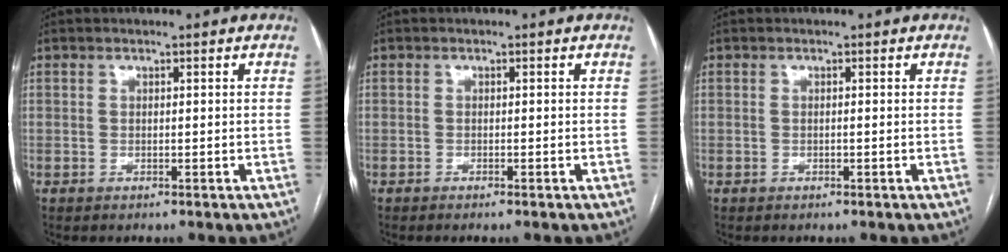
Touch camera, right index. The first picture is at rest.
{"total": 0.8, "force": [-0.6, -0.2, 0.5], "torque": [-0.010, 0.001, -0.010]}
{"total": 0.0}